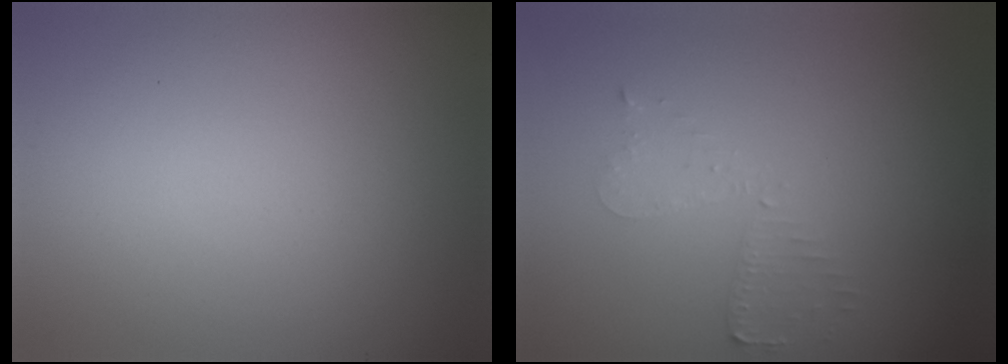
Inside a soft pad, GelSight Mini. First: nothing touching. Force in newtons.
{"total": 2.2, "press": 2.2, "slide": 0.5}